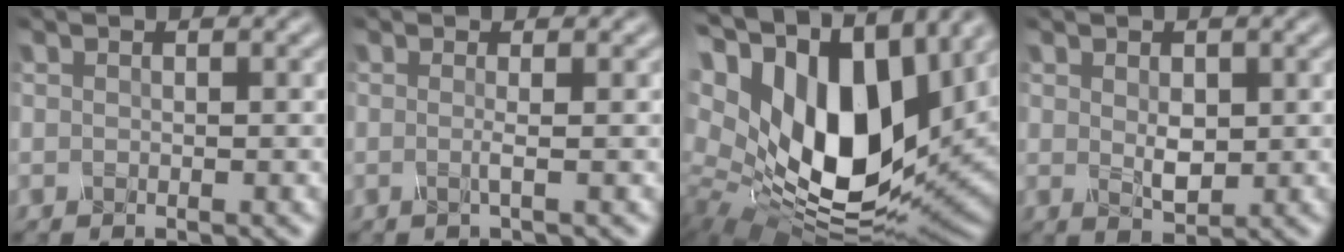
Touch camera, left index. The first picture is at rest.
{"total": 1.0, "force": [-0.1, 0.2, 1.0], "torque": [-0.016, -0.001, -0.007]}
{"total": 18.0, "force": [5.4, 10.5, 13.6], "torque": [-0.270, 0.010, 0.099]}
{"total": 2.0, "force": [0.3, 1.3, 1.6], "torque": [-0.033, 0.000, 0.010]}